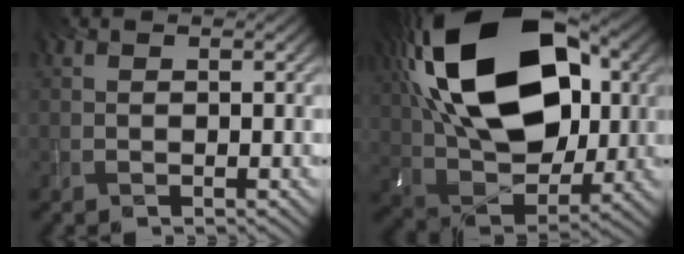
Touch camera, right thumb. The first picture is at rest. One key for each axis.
{"total": 21.4, "fx": 6.7, "fy": 13.4, "fz": 15.4, "tx": -0.318, "ty": 0.046, "tz": 0.106}